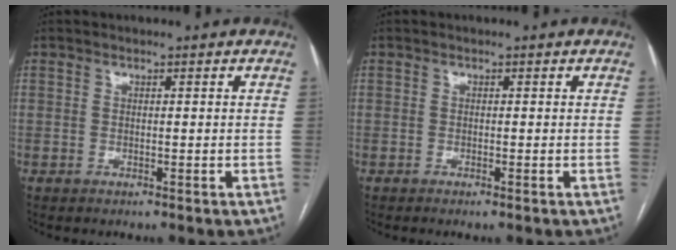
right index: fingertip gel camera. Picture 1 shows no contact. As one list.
[{"total": 0.8, "force": [-0.6, 0.0, 0.6], "torque": [-0.011, -0.001, -0.009]}]